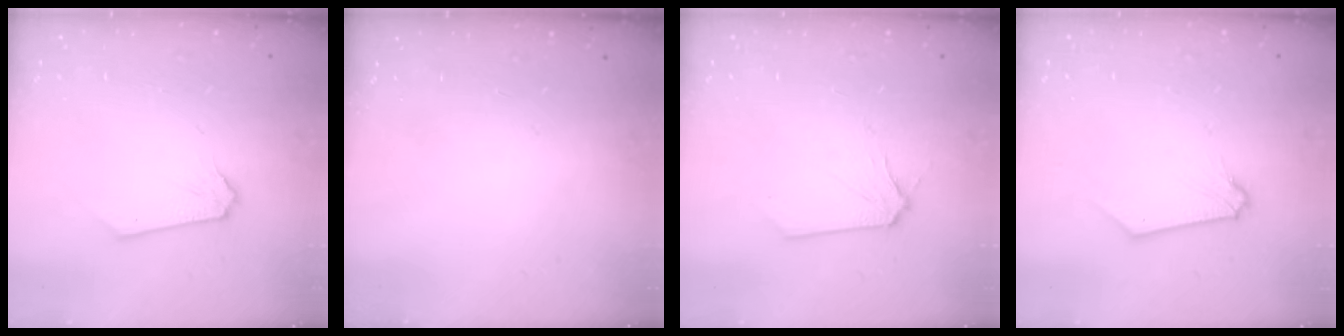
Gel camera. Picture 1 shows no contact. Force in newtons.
{"total": 0.0}
{"total": 3.1, "press": 3.0, "slide": 0.6}
{"total": 0.6, "press": 0.6, "slide": 0.2}